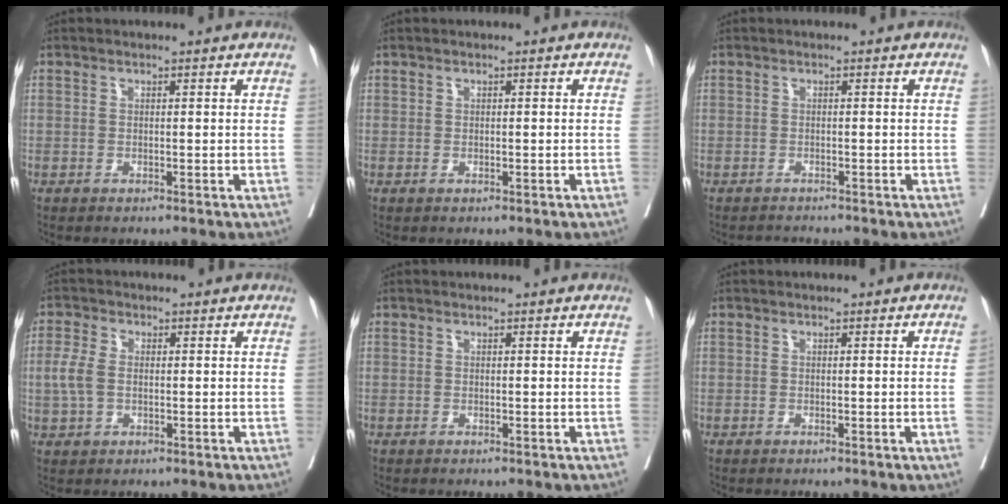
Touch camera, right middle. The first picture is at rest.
{"total": 0.0}
{"total": 1.1, "force": [-1.1, -0.1, -0.2], "torque": [0.001, -0.008, -0.016]}
{"total": 3.9, "force": [-0.1, 2.3, 3.2], "torque": [-0.091, 0.004, -0.004]}
{"total": 0.0}
{"total": 1.3, "force": [-0.1, -0.5, 1.2], "torque": [-0.017, -0.001, 0.001]}